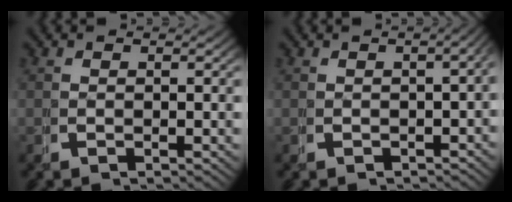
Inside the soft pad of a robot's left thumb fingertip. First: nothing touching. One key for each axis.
{"total": 2.7, "fx": -0.7, "fy": 1.1, "fz": 2.3, "tx": -0.026, "ty": 0.007, "tz": -0.012}